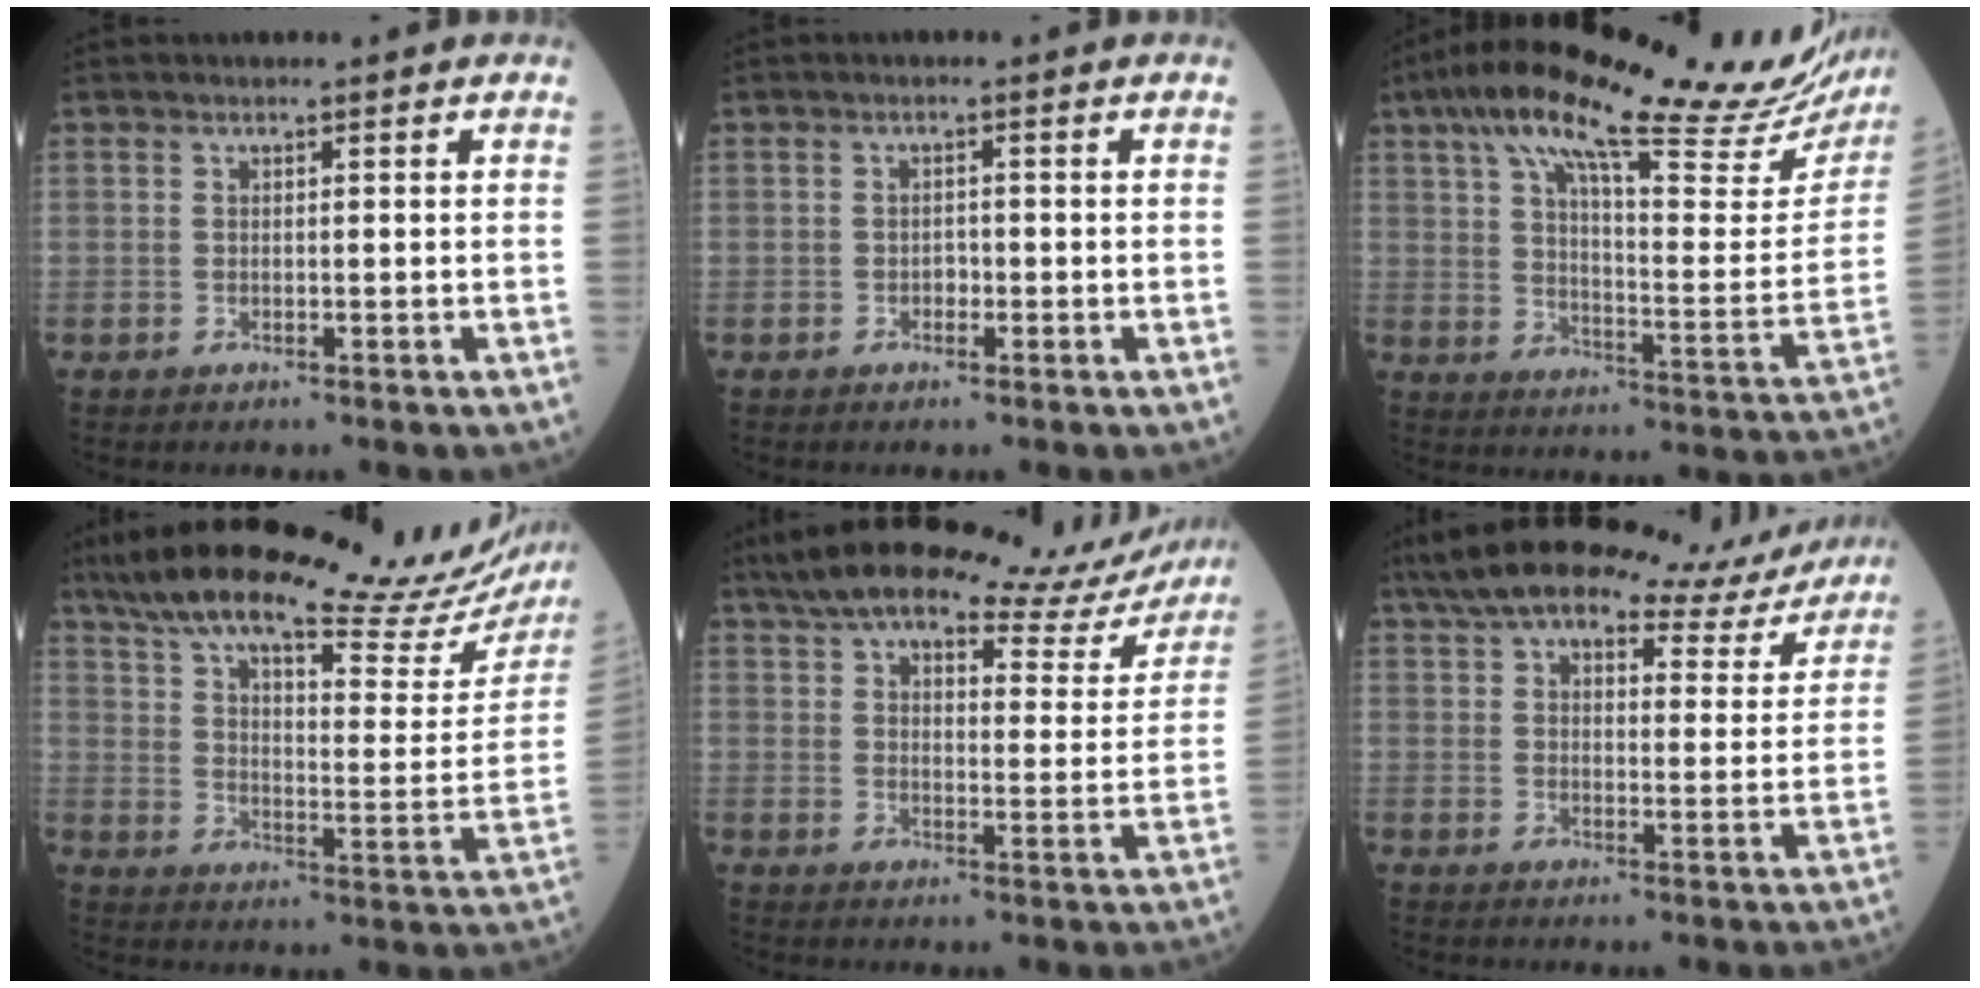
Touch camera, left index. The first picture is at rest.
{"total": 1.2, "force": [-0.5, 0.8, 0.7], "torque": [-0.009, 0.004, -0.010]}
{"total": 30.1, "force": [23.8, 4.7, 17.8], "torque": [-0.282, -0.009, 0.314]}
{"total": 31.3, "force": [27.0, 5.5, 14.9], "torque": [-0.247, -0.038, 0.348]}
{"total": 21.6, "force": [19.2, 5.9, 7.9], "torque": [-0.111, 0.000, 0.239]}
{"total": 18.0, "force": [15.1, 5.9, 7.9], "torque": [-0.114, 0.025, 0.192]}